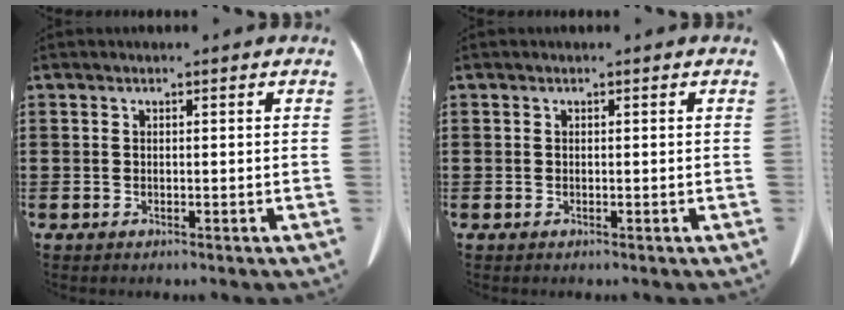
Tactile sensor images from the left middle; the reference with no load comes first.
{"total": 0.0}